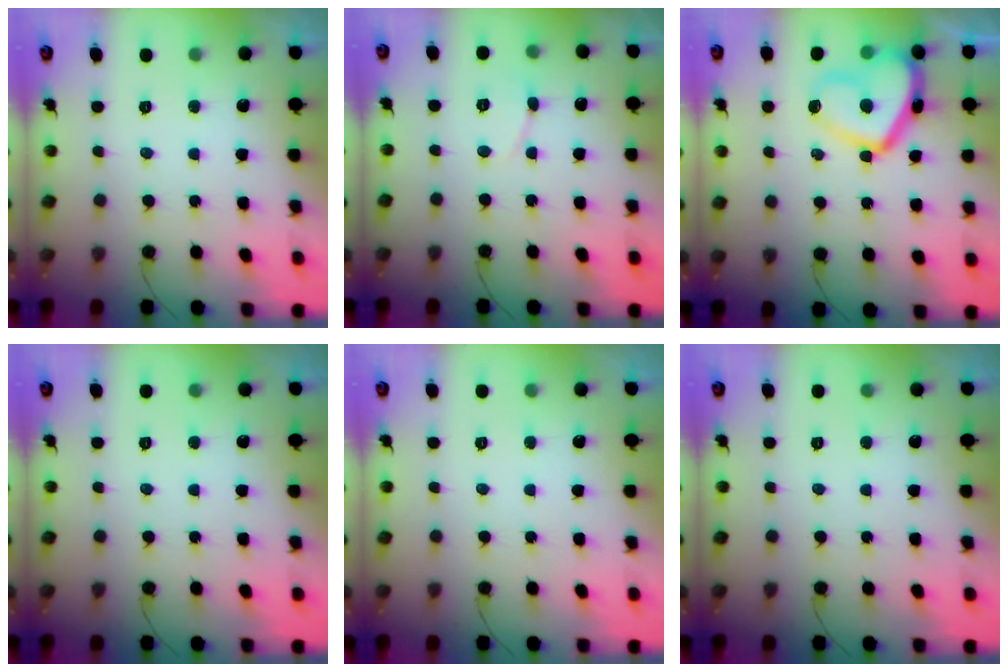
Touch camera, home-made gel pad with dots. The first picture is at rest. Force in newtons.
{"total": 2.9, "press": 2.9, "slide": 0.3}
{"total": 14.1, "press": 14.0, "slide": 1.2}
{"total": 0.0}
{"total": 0.0}
{"total": 0.0}